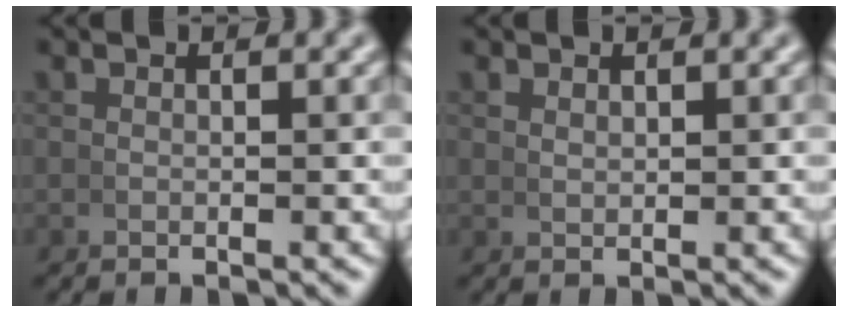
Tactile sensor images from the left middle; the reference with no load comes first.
{"total": 0.7, "force": [0.7, 0.0, 0.3], "torque": [-0.003, -0.001, 0.019]}